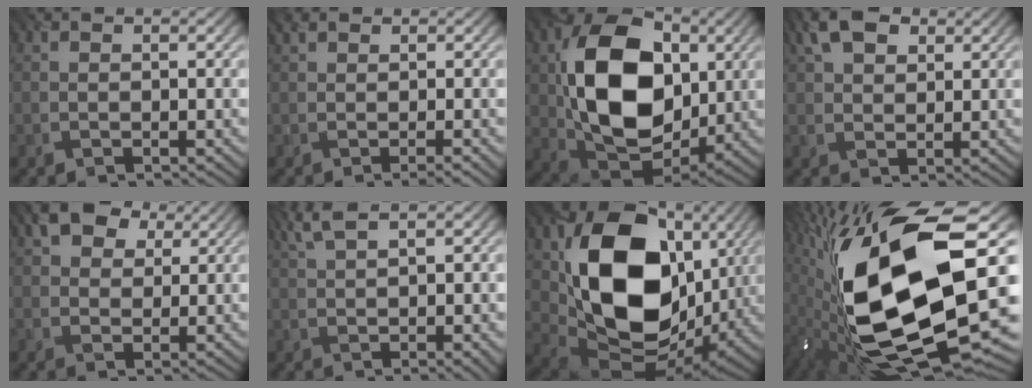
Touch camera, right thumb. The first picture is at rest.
{"total": 2.0, "force": [0.0, 0.5, 2.0], "torque": [-0.030, 0.009, -0.004]}
{"total": 15.8, "force": [2.1, 11.4, 10.7], "torque": [-0.214, 0.002, 0.045]}
{"total": 4.6, "force": [2.8, 2.9, 2.2], "torque": [-0.054, 0.011, 0.049]}
{"total": 5.7, "force": [3.5, 4.0, 2.2], "torque": [-0.040, 0.005, 0.058]}
{"total": 5.5, "force": [2.5, 1.2, 4.8], "torque": [-0.077, 0.019, 0.051]}
{"total": 17.8, "force": [3.1, 13.1, 11.7], "torque": [-0.237, -0.033, 0.074]}
{"total": 20.9, "force": [1.2, 10.6, 18.0], "torque": [-0.394, -0.063, 0.045]}